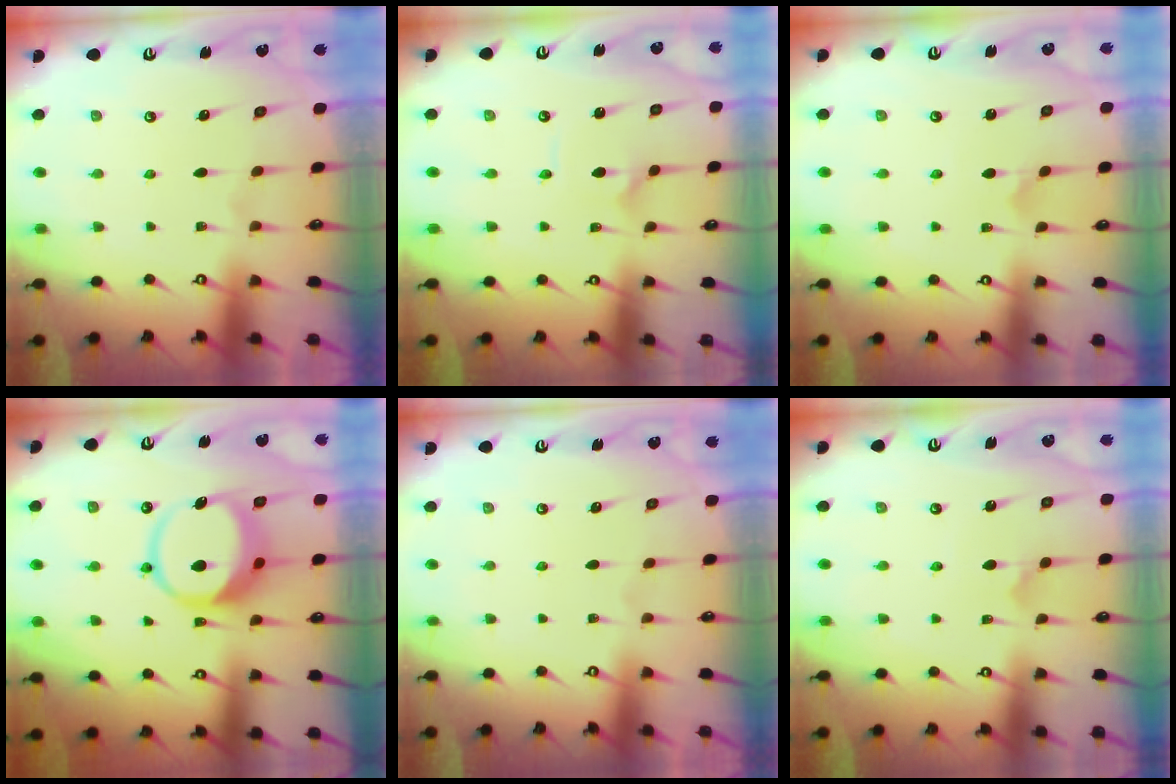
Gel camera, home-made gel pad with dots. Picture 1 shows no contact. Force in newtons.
{"total": 2.1, "press": 2.1, "slide": 0.1}
{"total": 0.9, "press": 0.9, "slide": 0.0}
{"total": 10.9, "press": 10.7, "slide": 1.9}
{"total": 0.0}
{"total": 3.4, "press": 3.4, "slide": 0.2}